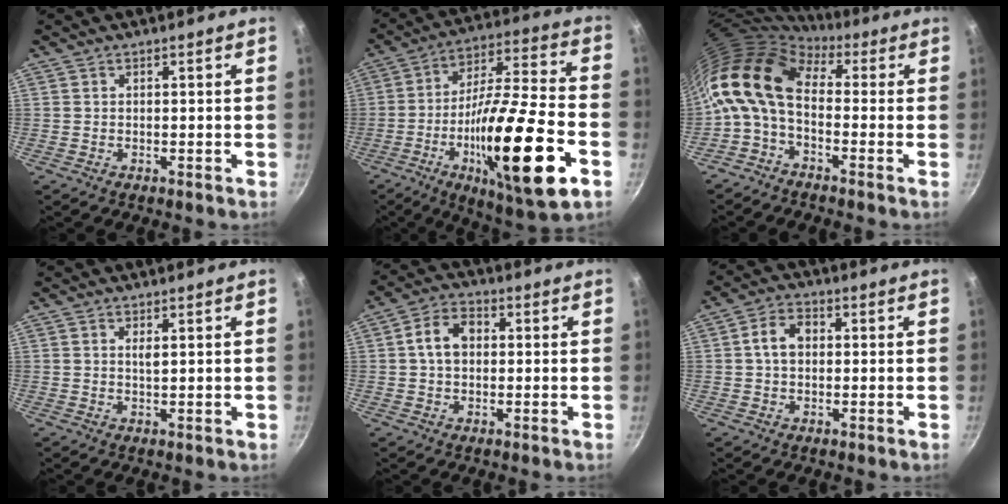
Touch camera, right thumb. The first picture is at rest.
{"total": 26.5, "force": [-9.0, 6.5, 24.1], "torque": [-0.385, 0.029, -0.146]}
{"total": 12.5, "force": [0.7, 7.6, 9.9], "torque": [-0.188, 0.024, -0.007]}
{"total": 1.3, "force": [0.6, 0.3, 1.2], "torque": [-0.020, -0.002, 0.010]}
{"total": 6.1, "force": [0.5, 4.4, 4.2], "torque": [-0.059, 0.016, 0.001]}
{"total": 5.4, "force": [0.5, 3.9, 3.7], "torque": [-0.053, 0.014, 0.000]}